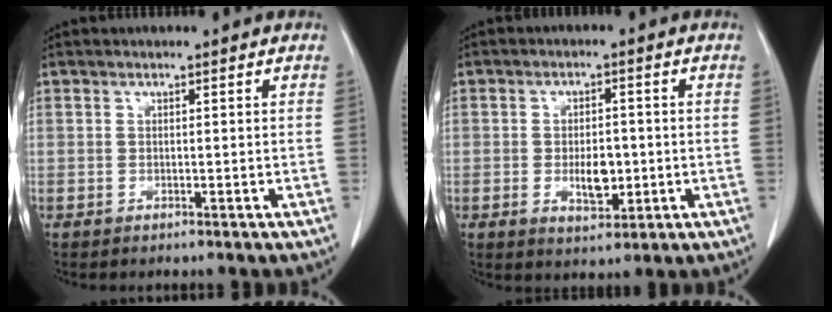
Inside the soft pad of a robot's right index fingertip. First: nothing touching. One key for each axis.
{"total": 5.3, "fx": -0.9, "fy": 2.5, "fz": 4.5, "tx": -0.074, "ty": -0.004, "tz": -0.007}